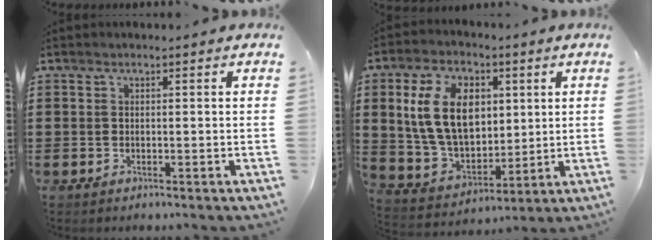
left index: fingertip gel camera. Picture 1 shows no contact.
{"total": 12.4, "force": [3.4, 8.3, 8.6], "torque": [-0.200, 0.017, 0.062]}